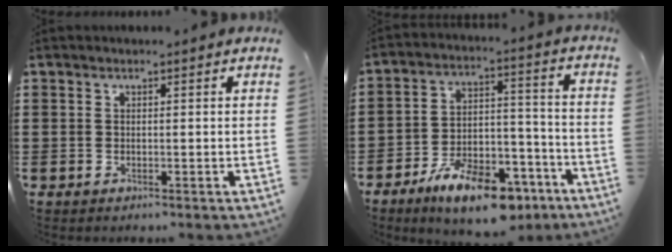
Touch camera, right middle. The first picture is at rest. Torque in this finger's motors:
{"motor_torque": [2.14, 0.00, 0.45, 0.21]}